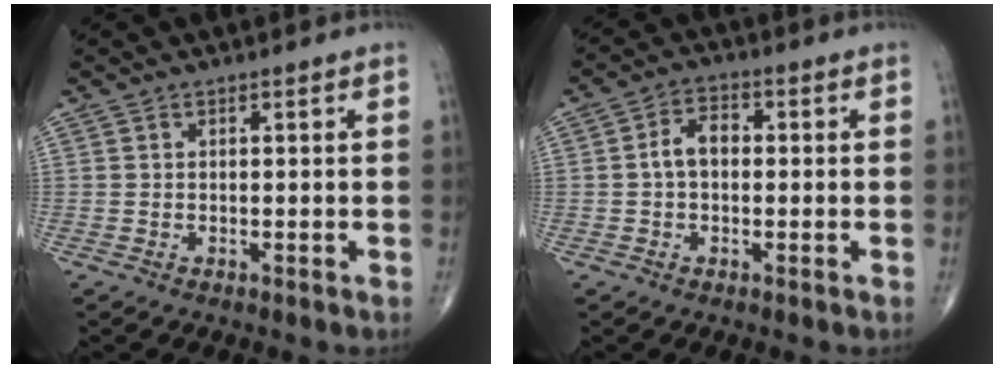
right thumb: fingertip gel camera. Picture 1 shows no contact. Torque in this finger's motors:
{"motor_torque": [0.10, 0.02, 0.47, -0.05, 0.02]}